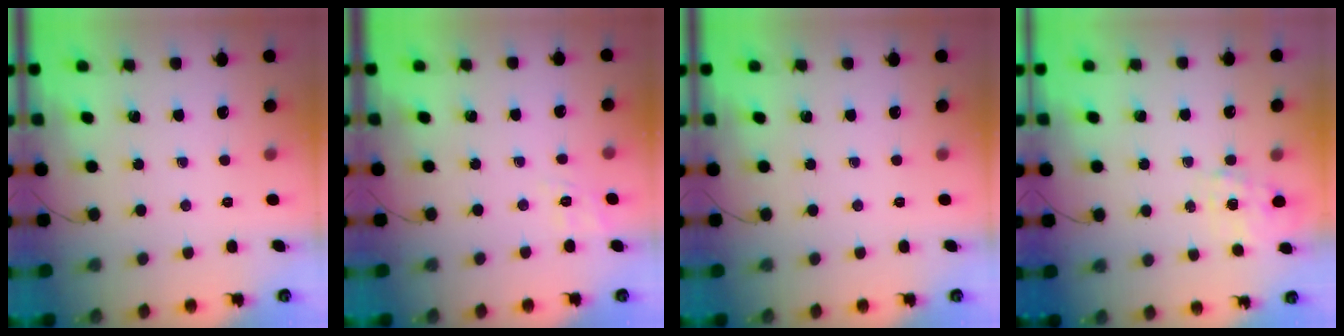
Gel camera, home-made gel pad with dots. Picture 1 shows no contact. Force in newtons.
{"total": 2.0, "press": 0.4, "slide": 2.0}
{"total": 0.0}
{"total": 1.2, "press": 1.1, "slide": 0.5}